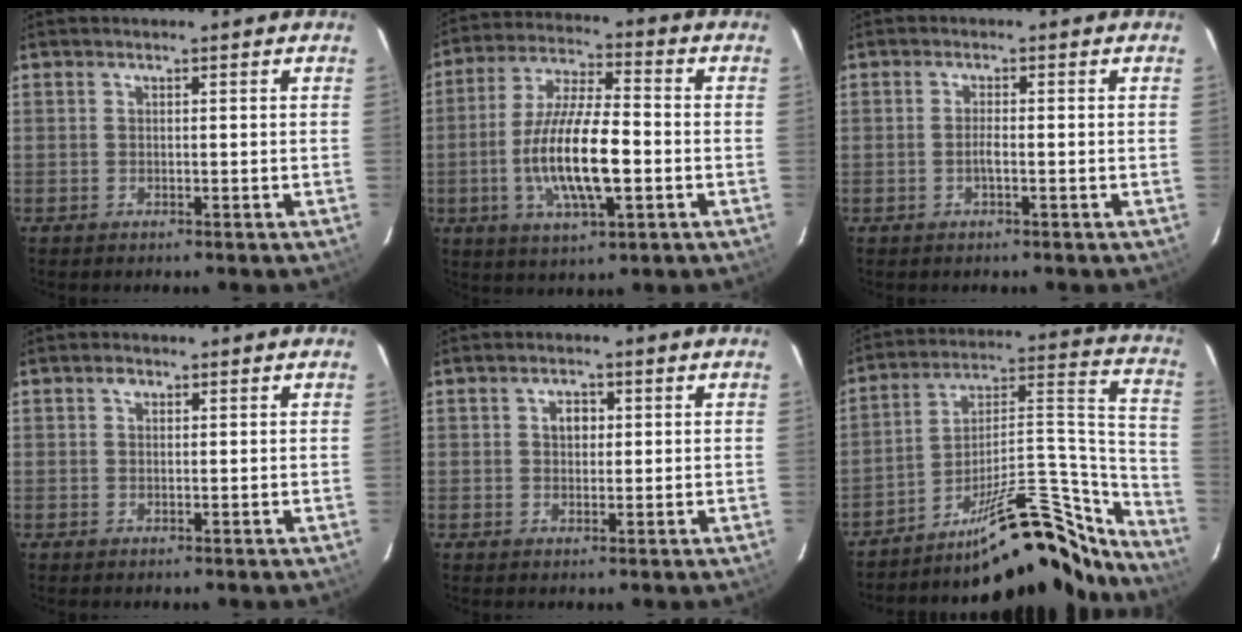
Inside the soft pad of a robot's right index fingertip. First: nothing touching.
{"total": 14.9, "force": [-3.3, 4.1, 13.9], "torque": [-0.276, -0.005, -0.060]}
{"total": 1.5, "force": [-0.6, 0.1, 1.4], "torque": [-0.028, 0.004, -0.012]}
{"total": 1.1, "force": [0.5, 0.8, 0.4], "torque": [-0.007, 0.006, 0.008]}
{"total": 2.7, "force": [0.6, 2.1, 1.6], "torque": [-0.022, 0.009, 0.009]}
{"total": 27.0, "force": [-23.0, 7.0, 12.4], "torque": [-0.133, 0.052, -0.329]}